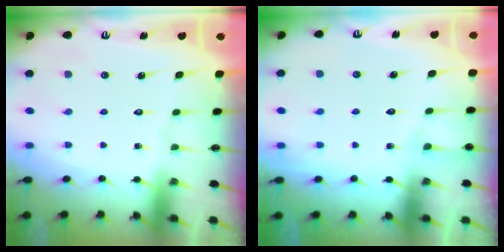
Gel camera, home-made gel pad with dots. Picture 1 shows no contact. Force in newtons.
{"total": 5.4, "press": 5.4, "slide": 0.5}